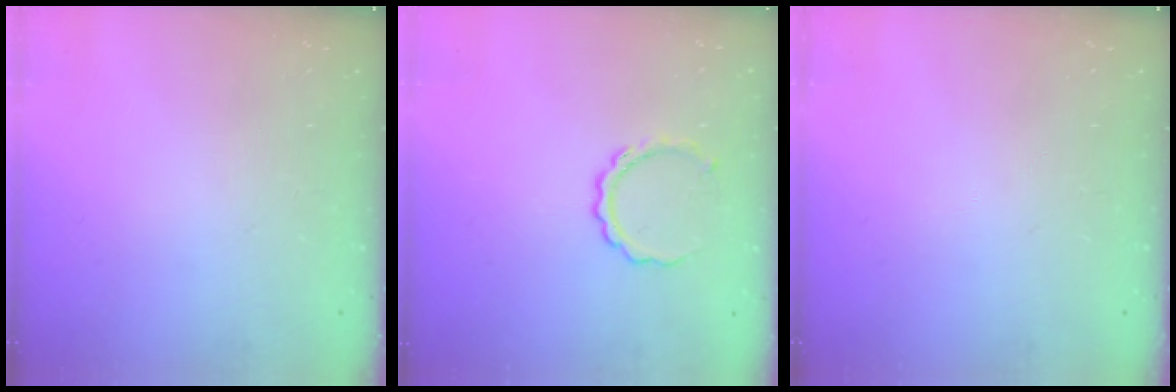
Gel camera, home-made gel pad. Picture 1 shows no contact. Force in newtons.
{"total": 6.3, "press": 6.3, "slide": 0.6}
{"total": 0.0}